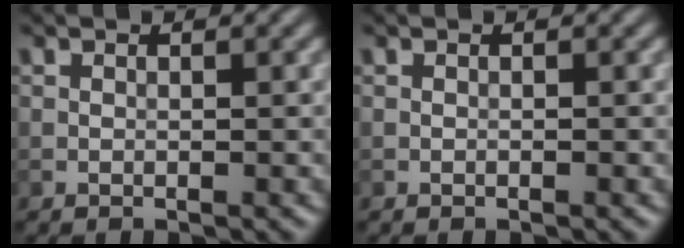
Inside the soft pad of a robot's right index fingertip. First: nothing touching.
{"total": 0.0}